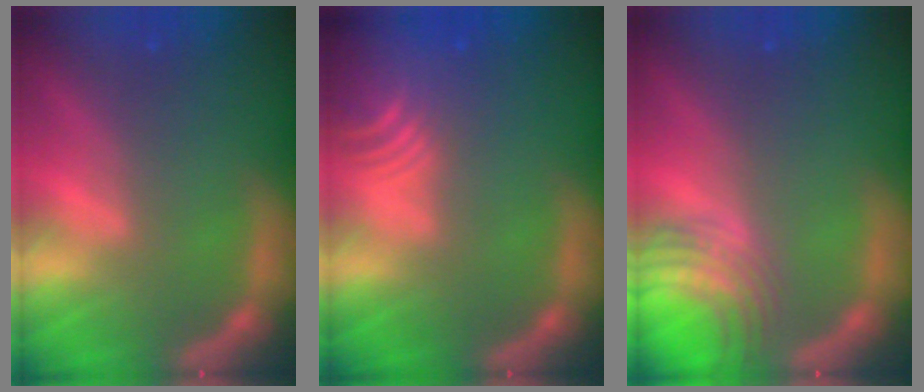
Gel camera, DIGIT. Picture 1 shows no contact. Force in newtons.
{"total": 8.0}
{"total": 6.1}